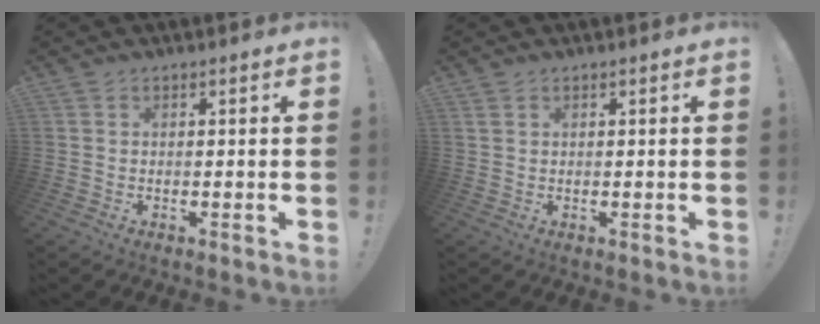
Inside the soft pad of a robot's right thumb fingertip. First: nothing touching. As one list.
[{"total": 1.1, "force": [0.6, 0.7, 0.5], "torque": [-0.017, 0.004, 0.014]}]